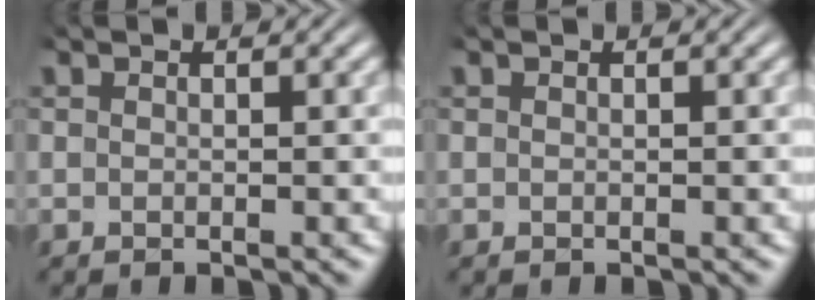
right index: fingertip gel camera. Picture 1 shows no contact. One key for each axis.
{"total": 0.0}